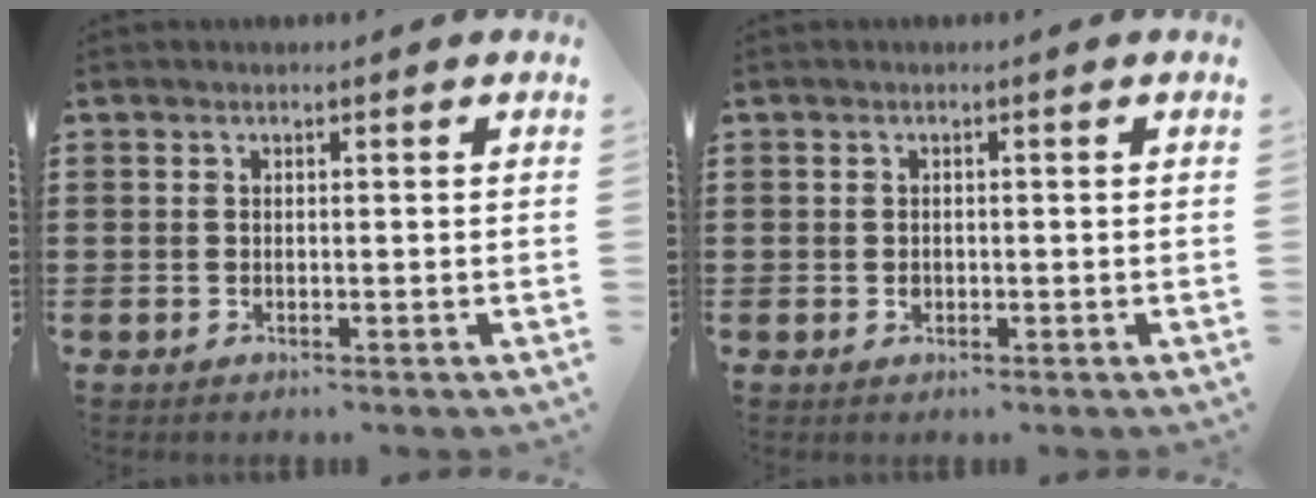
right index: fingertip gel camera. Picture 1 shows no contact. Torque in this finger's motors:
{"motor_torque": [2.14, 0.00, 0.02, 0.01]}